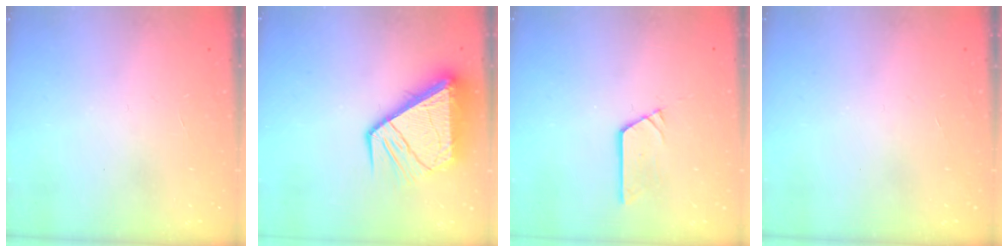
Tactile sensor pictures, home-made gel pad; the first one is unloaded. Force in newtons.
{"total": 13.8, "press": 13.7, "slide": 1.7}
{"total": 4.1, "press": 4.1, "slide": 0.2}
{"total": 0.0}